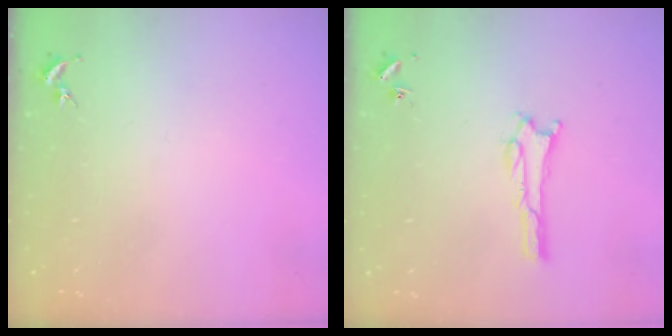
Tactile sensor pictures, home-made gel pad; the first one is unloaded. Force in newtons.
{"total": 1.1, "press": 1.0, "slide": 0.1}